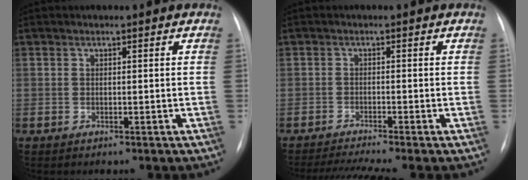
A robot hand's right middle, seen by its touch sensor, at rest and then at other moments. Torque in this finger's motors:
{"motor_torque": [0.32, -0.33, 0.03, 0.02]}